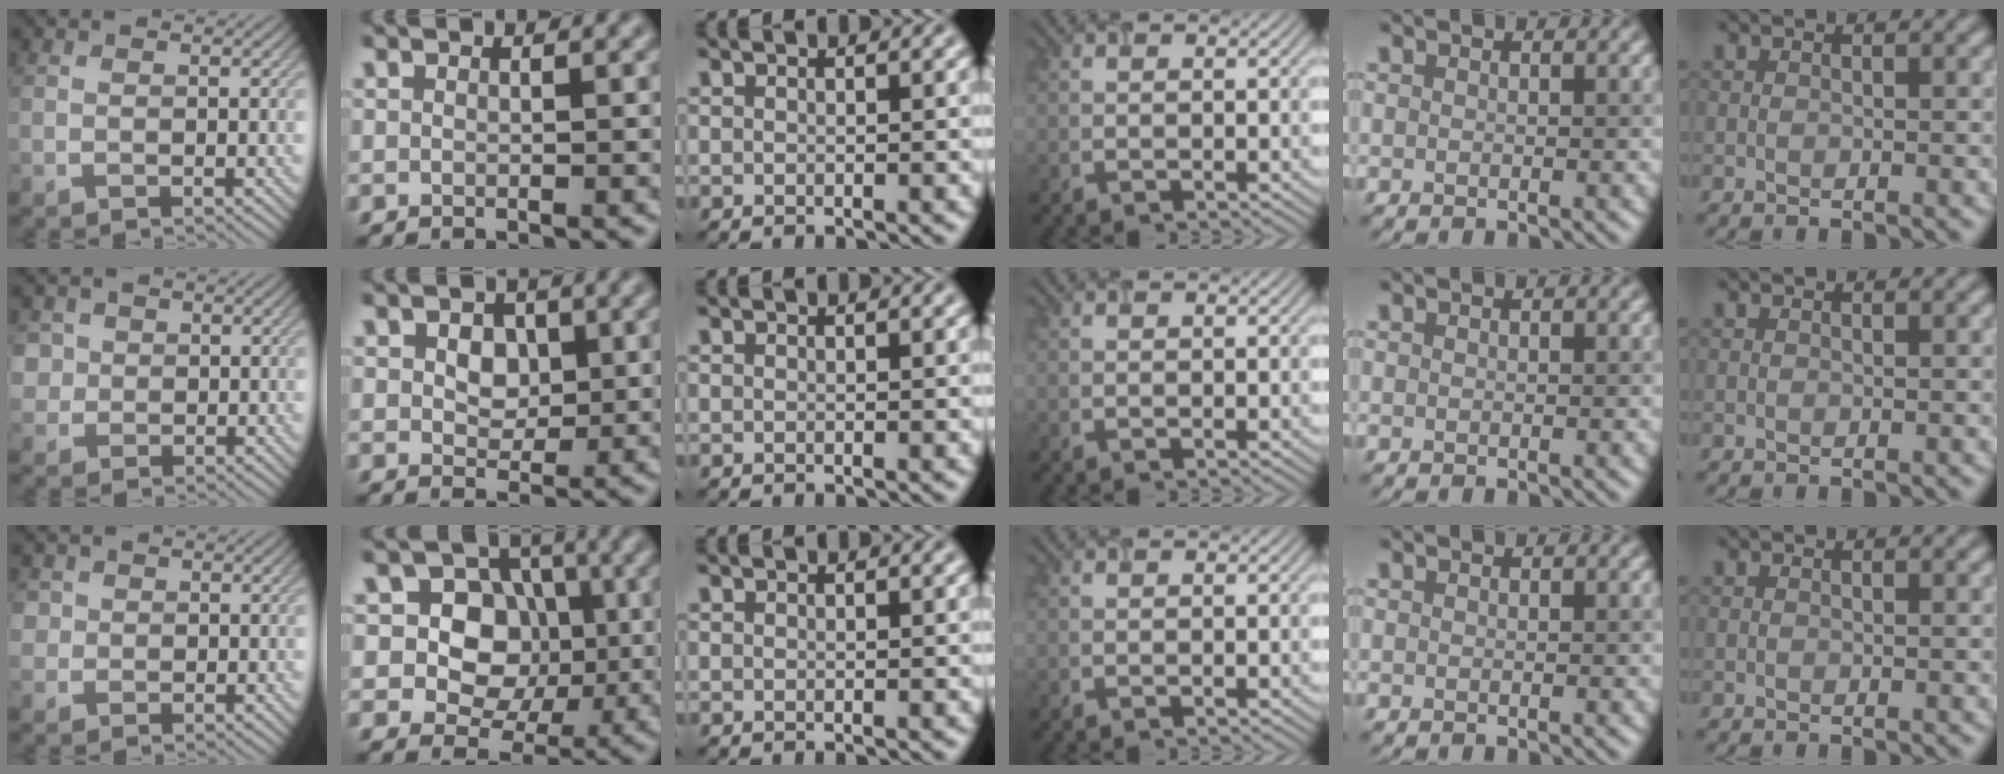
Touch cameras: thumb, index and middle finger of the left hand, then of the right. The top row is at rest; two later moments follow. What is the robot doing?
{"motion": "close", "object": "airpods case & airpods"}